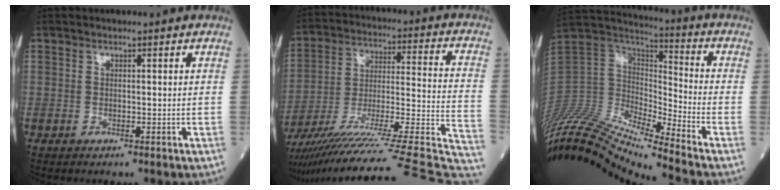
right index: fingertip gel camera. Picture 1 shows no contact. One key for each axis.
{"total": 33.2, "fx": -28.9, "fy": -0.6, "fz": 16.2, "tx": -0.160, "ty": -0.022, "tz": -0.415}
{"total": 20.1, "fx": -18.9, "fy": 0.9, "fz": 6.8, "tx": -0.132, "ty": 0.039, "tz": -0.339}